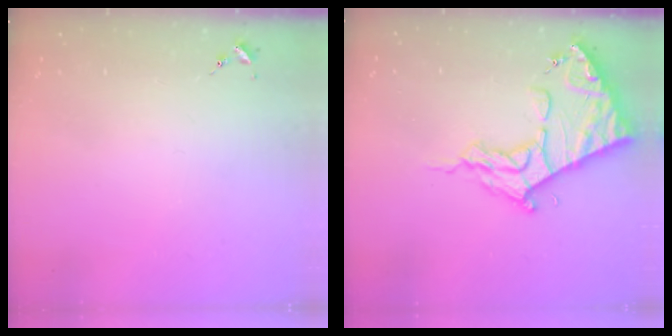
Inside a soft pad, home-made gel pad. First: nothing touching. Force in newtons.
{"total": 16.9, "press": 16.8, "slide": 1.5}